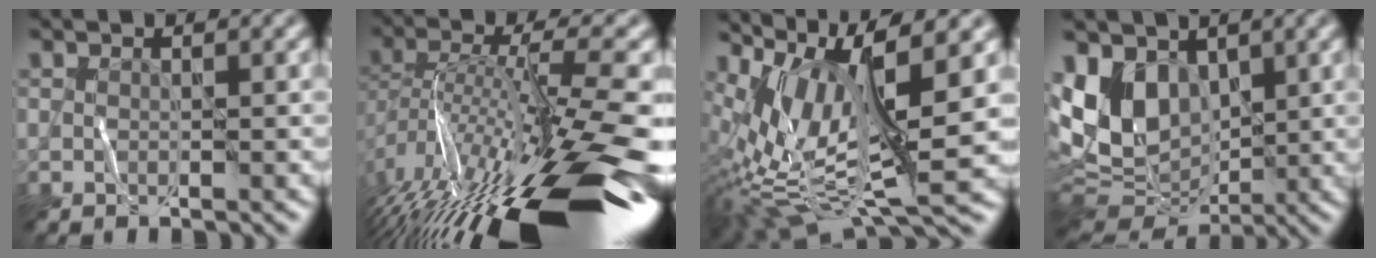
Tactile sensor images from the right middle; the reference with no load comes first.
{"total": 16.1, "force": [-8.1, 4.0, 13.3], "torque": [-0.264, 0.019, -0.135]}
{"total": 11.3, "force": [1.1, 3.6, 10.7], "torque": [-0.232, 0.001, 0.054]}
{"total": 8.9, "force": [2.2, 6.1, 6.1], "torque": [-0.151, -0.006, 0.052]}